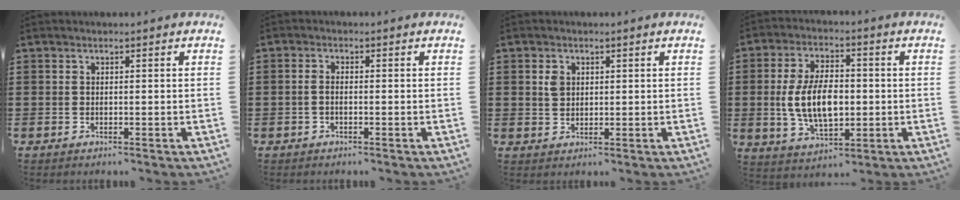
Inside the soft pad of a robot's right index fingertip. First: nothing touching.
{"total": 1.2, "force": [-0.4, 0.5, 1.0], "torque": [-0.027, -0.003, -0.011]}
{"total": 2.1, "force": [0.8, 1.6, 1.2], "torque": [-0.029, 0.006, 0.014]}
{"total": 9.5, "force": [-0.6, 5.1, 8.0], "torque": [-0.157, 0.000, -0.018]}